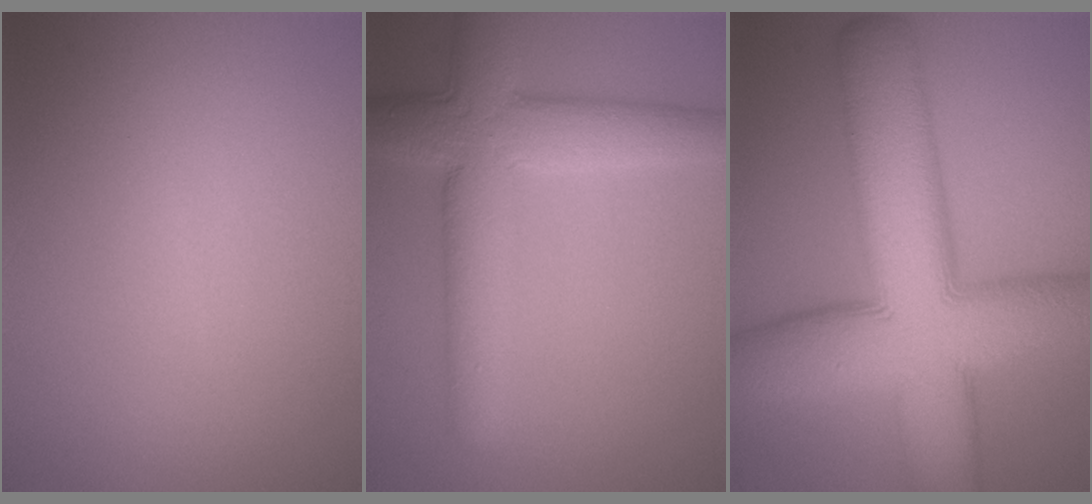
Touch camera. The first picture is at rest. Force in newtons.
{"total": 7.3, "press": 7.3, "slide": 0.3}
{"total": 14.7, "press": 14.7, "slide": 0.4}